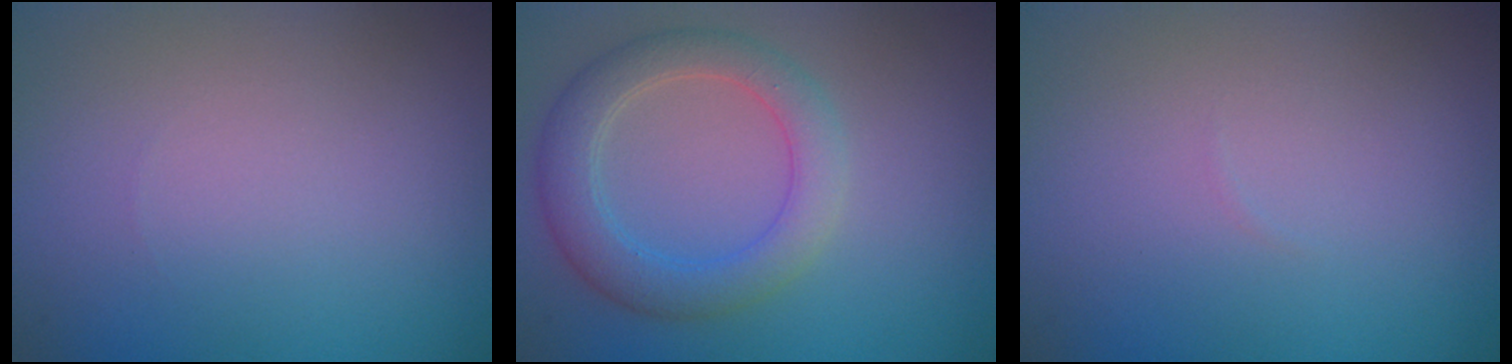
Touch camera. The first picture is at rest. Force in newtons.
{"total": 4.4, "press": 4.4, "slide": 0.2}
{"total": 0.0}